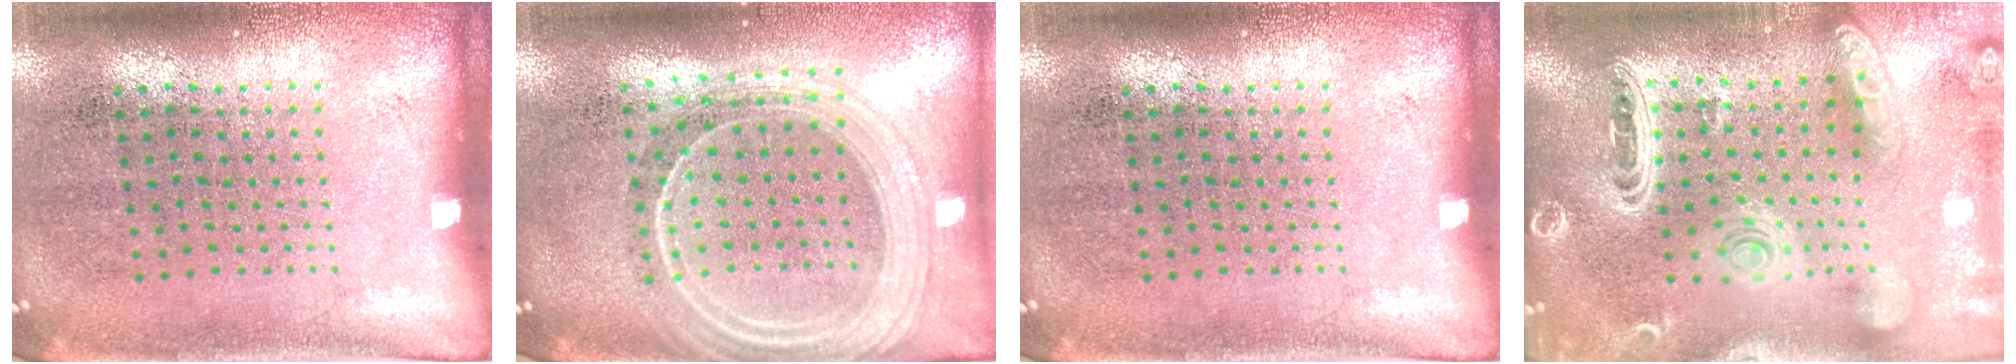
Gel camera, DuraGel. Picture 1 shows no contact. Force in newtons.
{"total": 2.2, "press": 2.0, "slide": 1.1}
{"total": 0.0}
{"total": 3.7, "press": 2.9, "slide": 2.3}